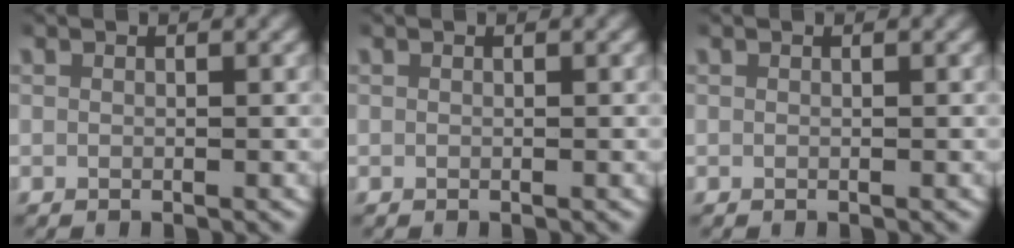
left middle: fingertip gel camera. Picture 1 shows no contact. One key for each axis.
{"total": 0.0}
{"total": 0.0}